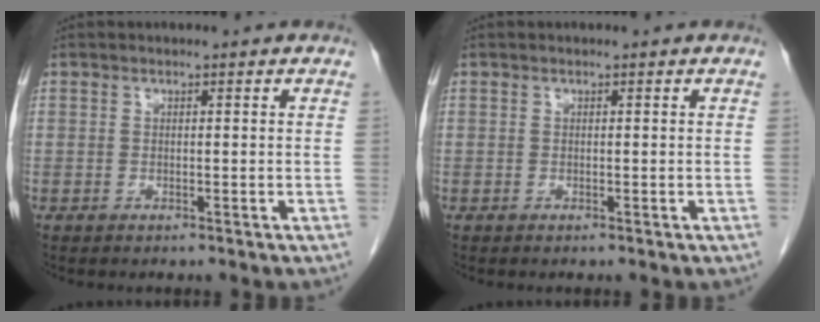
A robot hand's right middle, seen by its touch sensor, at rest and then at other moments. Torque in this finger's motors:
{"motor_torque": [0.02, 0.06, 0.03, 0.00]}